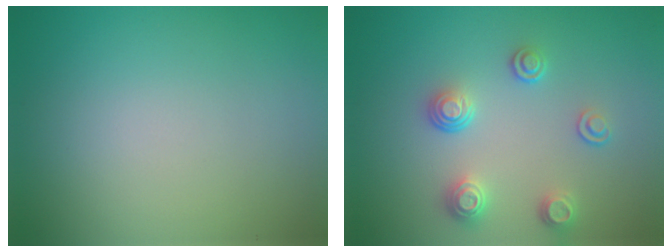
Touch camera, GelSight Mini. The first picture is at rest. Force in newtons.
{"total": 2.9, "press": 2.6, "slide": 1.4}